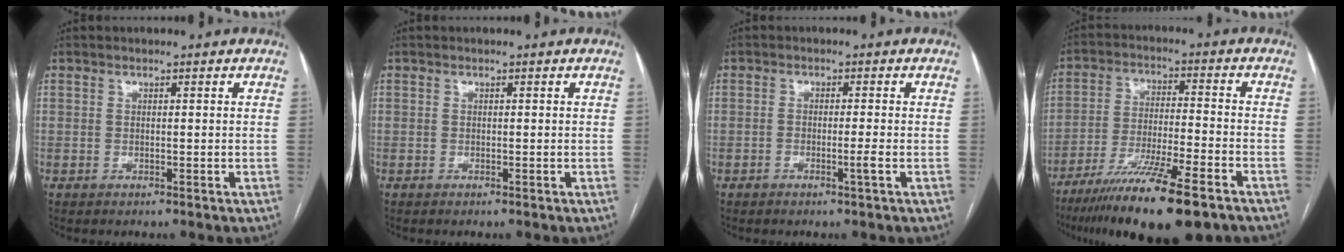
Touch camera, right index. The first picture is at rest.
{"total": 0.0}
{"total": 1.7, "force": [-0.7, -0.3, 1.5], "torque": [-0.024, 0.000, -0.012]}
{"total": 18.2, "force": [-12.9, 1.8, 12.7], "torque": [-0.200, -0.040, -0.214]}